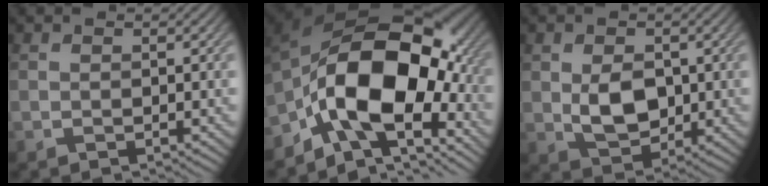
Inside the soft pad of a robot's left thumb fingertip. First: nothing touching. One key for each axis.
{"total": 17.1, "fx": -4.7, "fy": 10.3, "fz": 12.8, "tx": -0.213, "ty": -0.004, "tz": -0.098}
{"total": 5.4, "fx": 0.0, "fy": 3.7, "fz": 3.9, "tx": -0.078, "ty": -0.010, "tz": 0.004}